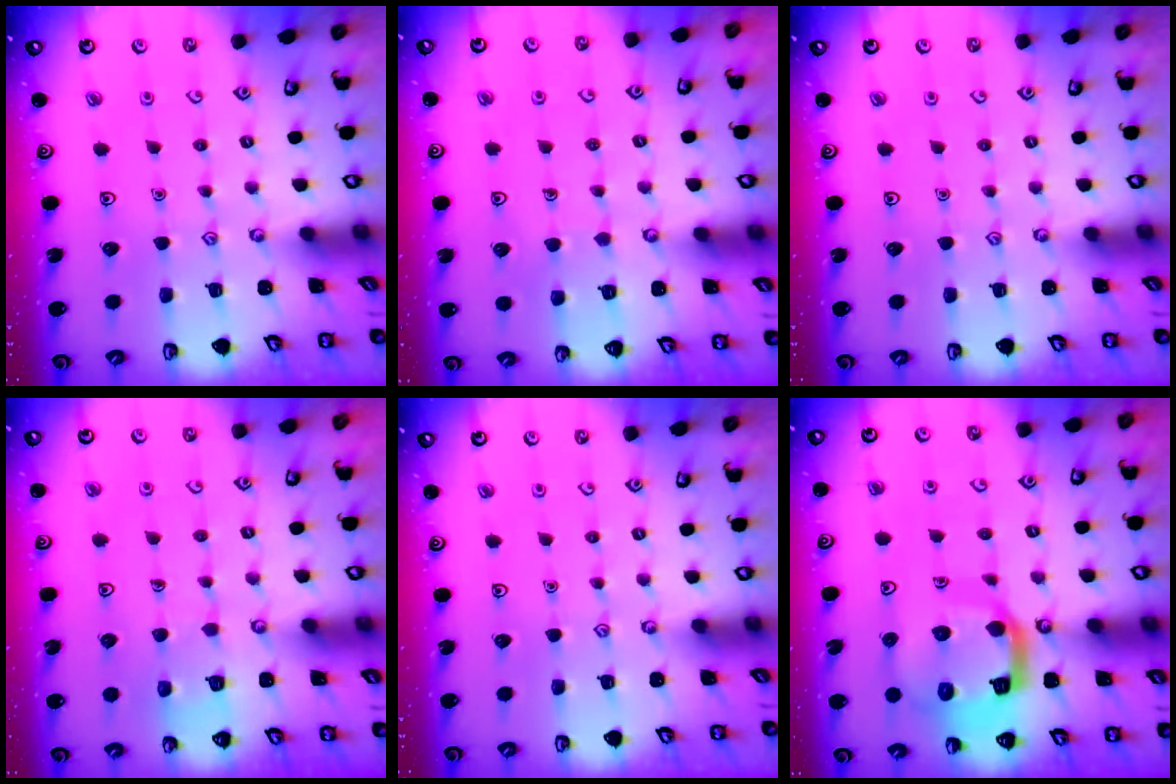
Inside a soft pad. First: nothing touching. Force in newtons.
{"total": 5.3, "press": 5.3, "slide": 0.4}
{"total": 0.0}
{"total": 2.5, "press": 2.5, "slide": 0.1}
{"total": 0.0}
{"total": 15.3, "press": 15.2, "slide": 1.8}